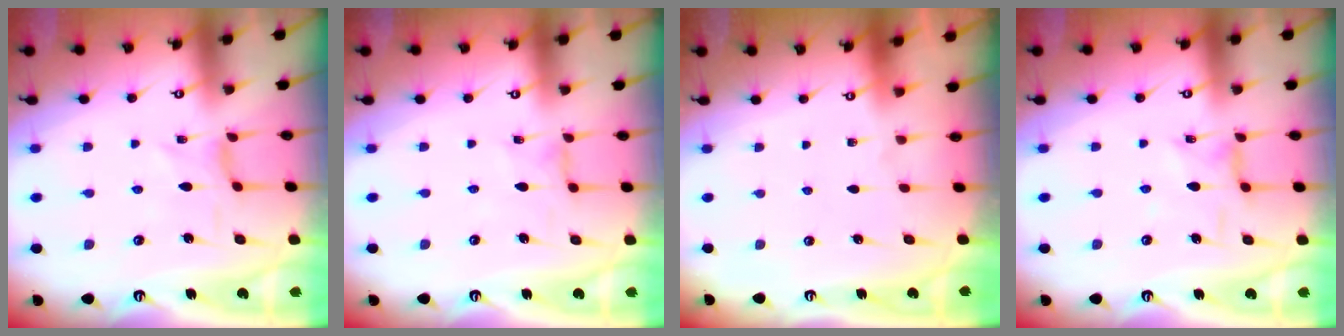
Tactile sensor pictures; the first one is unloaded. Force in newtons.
{"total": 1.0, "press": 1.0, "slide": 0.1}
{"total": 0.0}
{"total": 2.4, "press": 2.4, "slide": 0.3}